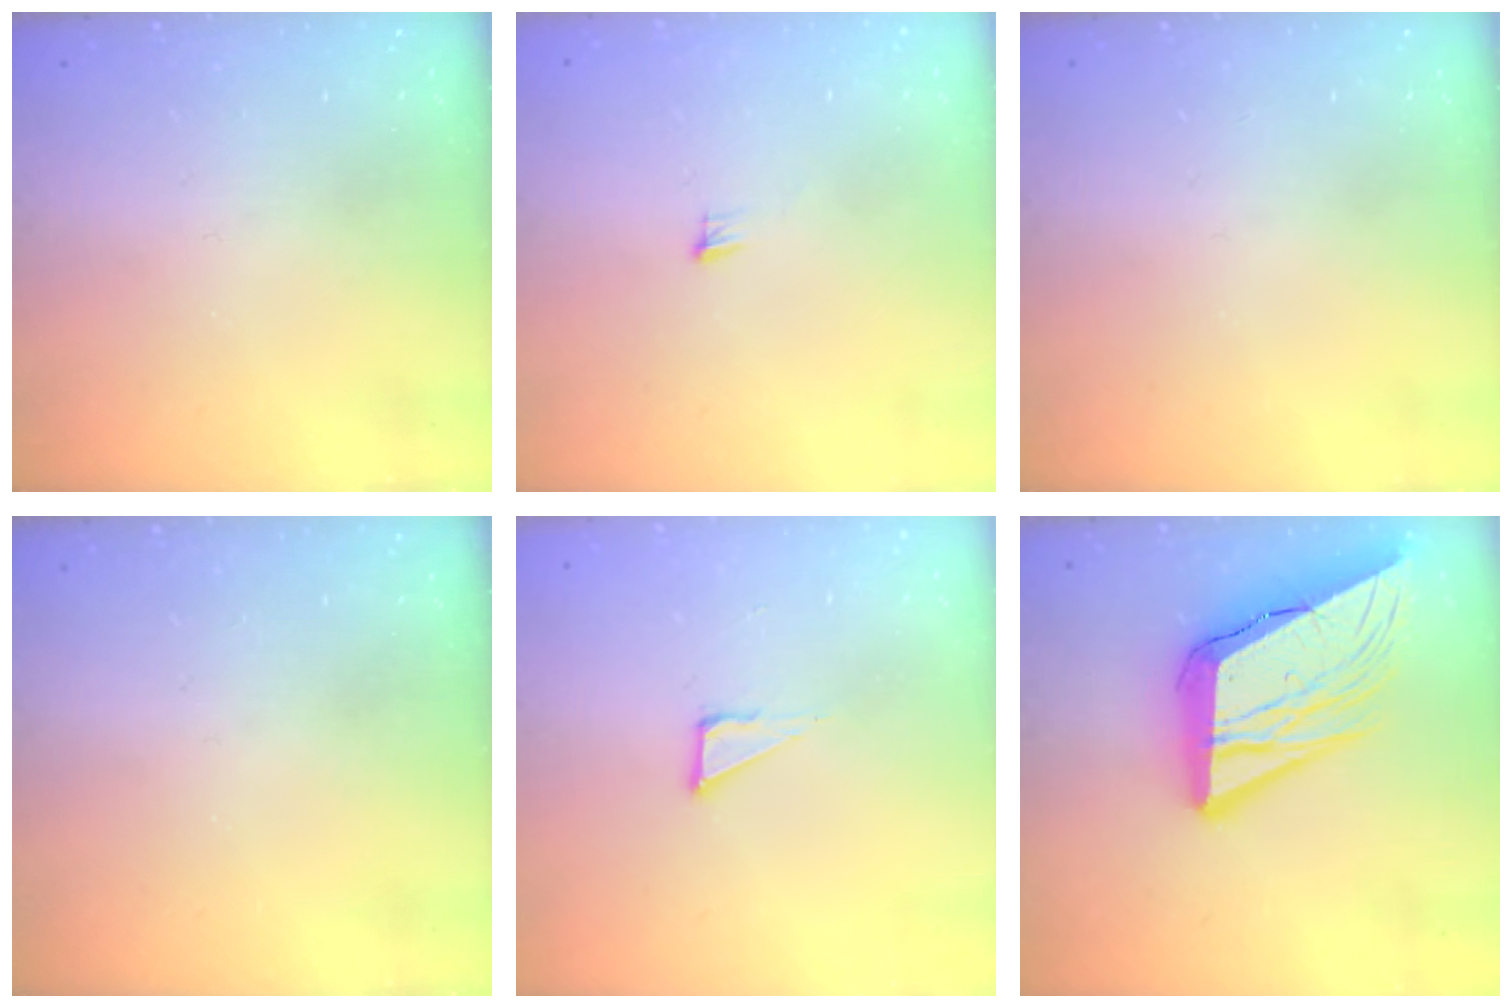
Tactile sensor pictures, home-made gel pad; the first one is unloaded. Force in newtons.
{"total": 3.9, "press": 3.8, "slide": 0.9}
{"total": 0.0}
{"total": 0.0}
{"total": 5.3, "press": 5.2, "slide": 0.3}
{"total": 18.2, "press": 18.0, "slide": 2.6}